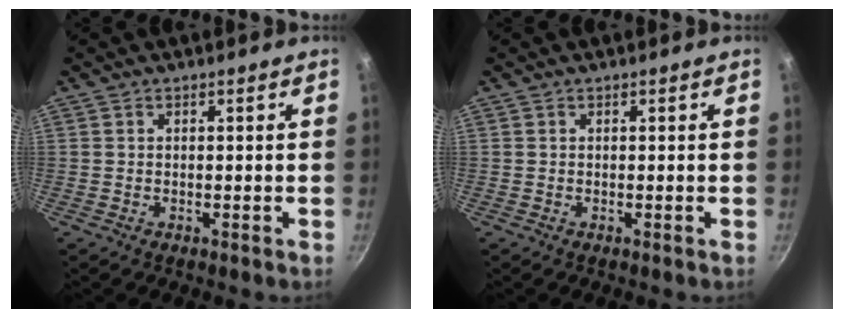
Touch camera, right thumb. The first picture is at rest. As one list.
[{"total": 0.0}]